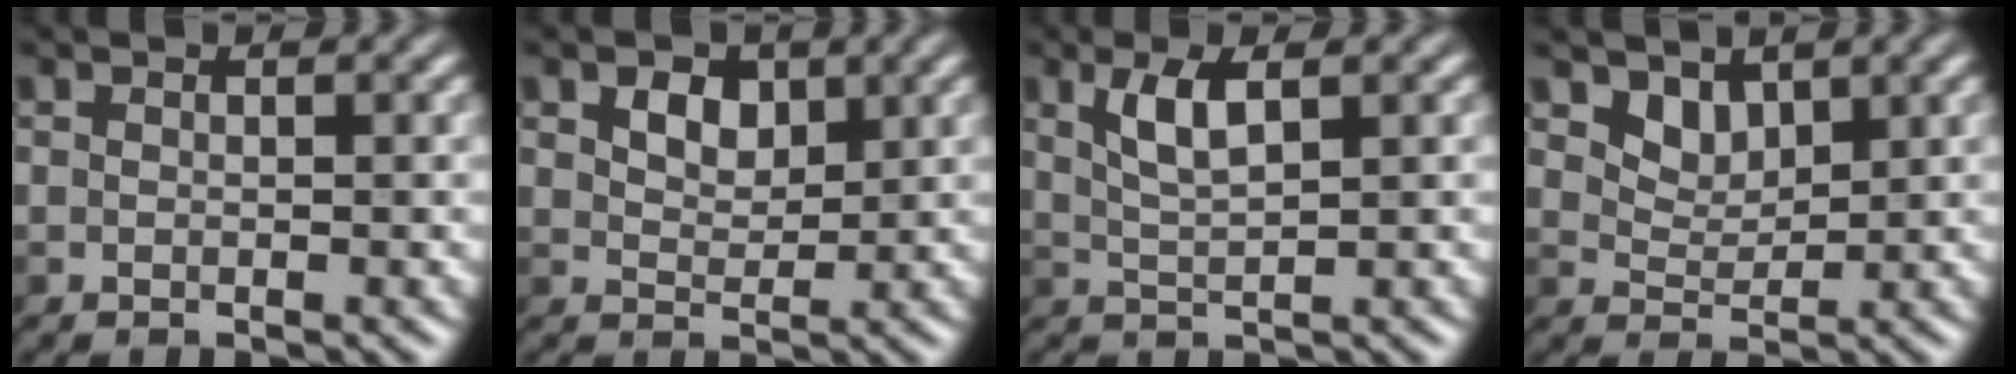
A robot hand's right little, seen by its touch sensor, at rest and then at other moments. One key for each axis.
{"total": 2.5, "fx": 1.2, "fy": 1.7, "fz": 1.4, "tx": -0.028, "ty": 0.001, "tz": 0.020}
{"total": 2.9, "fx": 1.2, "fy": 0.9, "fz": 2.5, "tx": -0.052, "ty": 0.001, "tz": 0.025}
{"total": 2.1, "fx": 1.5, "fy": 1.2, "fz": 0.8, "tx": -0.018, "ty": -0.008, "tz": 0.030}